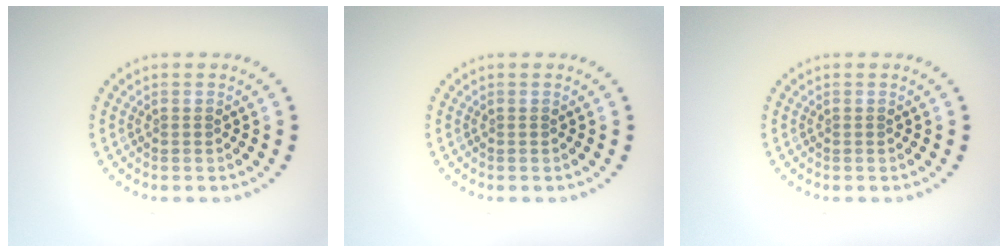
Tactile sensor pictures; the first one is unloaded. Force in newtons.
{"total": 0.0}
{"total": 0.0}